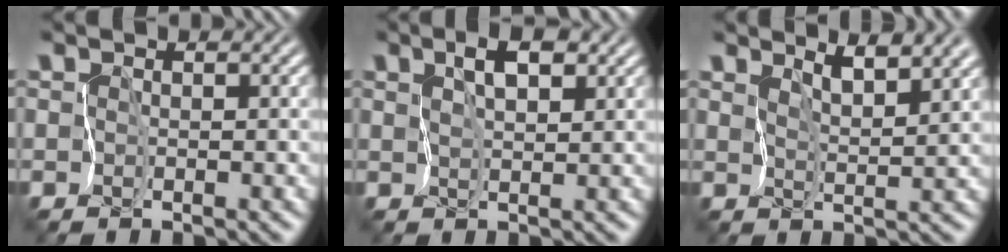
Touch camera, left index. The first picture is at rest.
{"total": 3.1, "force": [1.8, 1.2, 2.3], "torque": [-0.041, 0.005, 0.031]}
{"total": 4.0, "force": [3.4, 0.6, 2.1], "torque": [-0.030, 0.004, 0.056]}